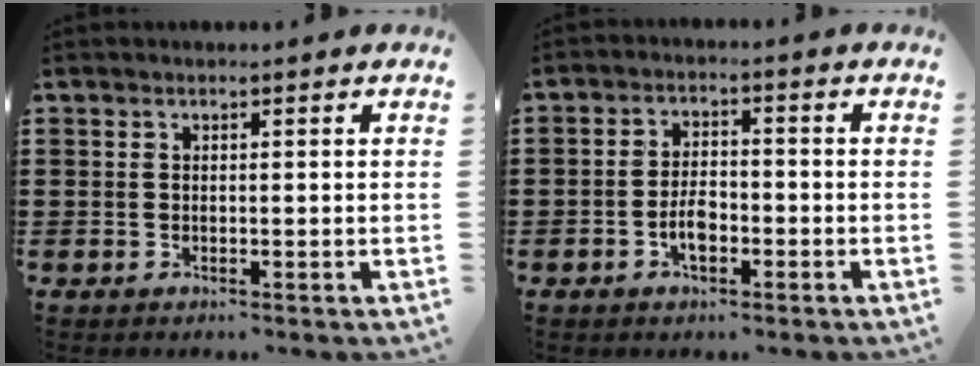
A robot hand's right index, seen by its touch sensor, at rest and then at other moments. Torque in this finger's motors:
{"motor_torque": [2.14, 0.00, 0.53, 0.13]}